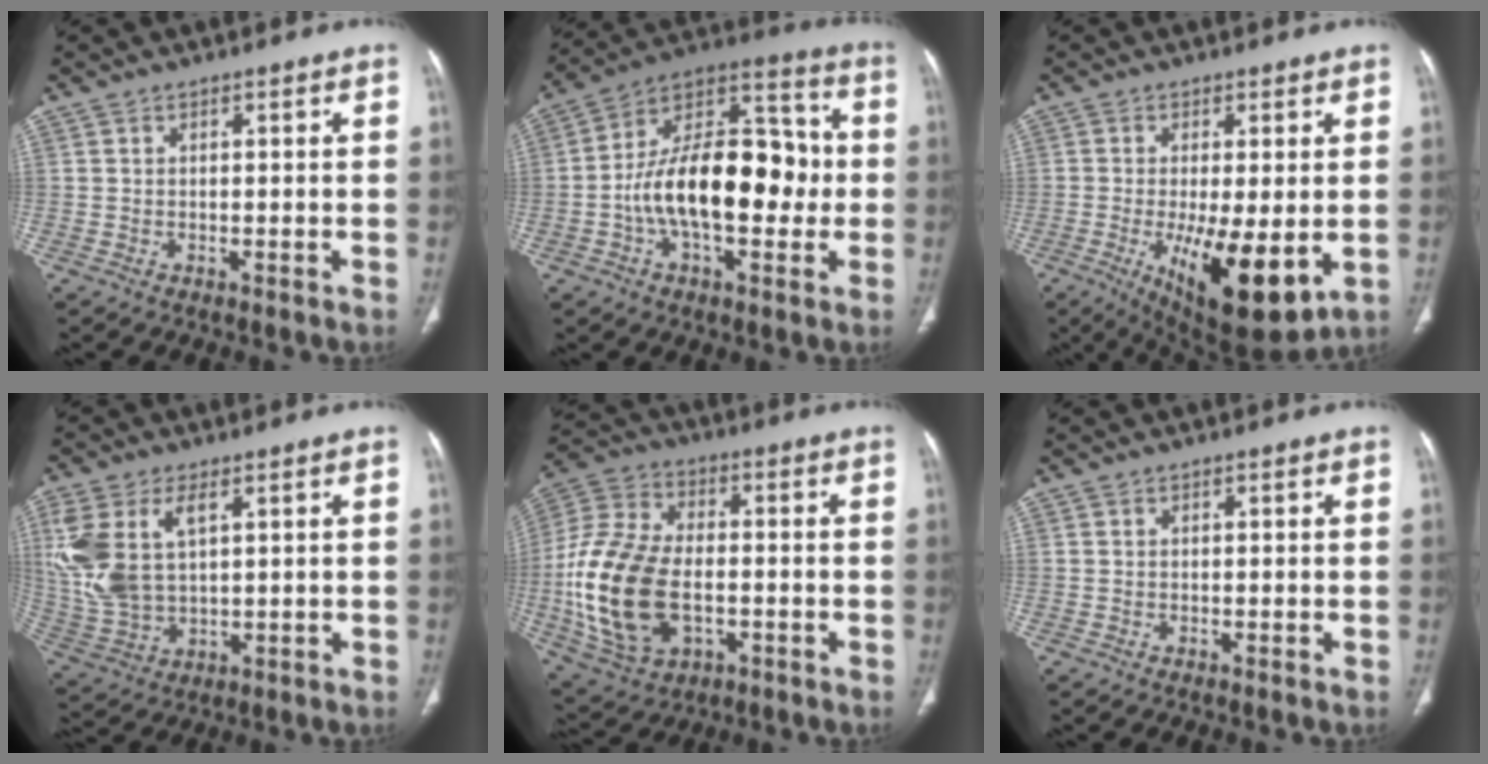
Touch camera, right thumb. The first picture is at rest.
{"total": 22.2, "force": [-2.2, 11.9, 18.6], "torque": [-0.283, 0.043, -0.038]}
{"total": 15.0, "force": [-3.4, 5.2, 13.7], "torque": [-0.217, -0.028, -0.036]}
{"total": 14.1, "force": [4.2, 7.9, 10.9], "torque": [-0.255, -0.003, 0.095]}
{"total": 21.0, "force": [-3.2, 13.1, 16.1], "torque": [-0.330, 0.010, -0.048]}
{"total": 0.0}